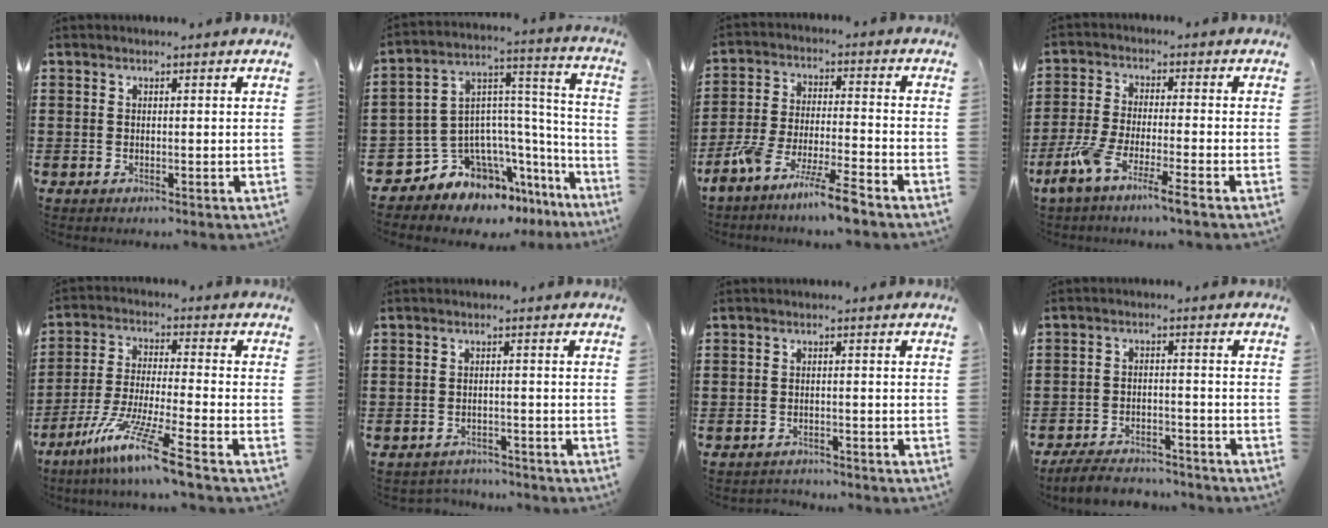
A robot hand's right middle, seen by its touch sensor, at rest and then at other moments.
{"total": 8.5, "force": [-6.8, 4.9, 1.2], "torque": [-0.064, -0.017, -0.132]}
{"total": 8.2, "force": [-7.1, -0.2, 4.1], "torque": [-0.091, -0.005, -0.141]}
{"total": 6.7, "force": [-4.8, 0.0, 4.6], "torque": [-0.107, -0.017, -0.096]}
{"total": 10.6, "force": [-7.7, -0.3, 7.3], "torque": [-0.156, -0.010, -0.154]}
{"total": 2.0, "force": [-2.0, 0.3, -0.1], "torque": [-0.007, -0.002, -0.044]}
{"total": 1.5, "force": [-1.5, 0.2, -0.1], "torque": [-0.005, -0.001, -0.034]}
{"total": 4.9, "force": [-4.6, 0.8, 1.2], "torque": [-0.027, 0.001, -0.093]}